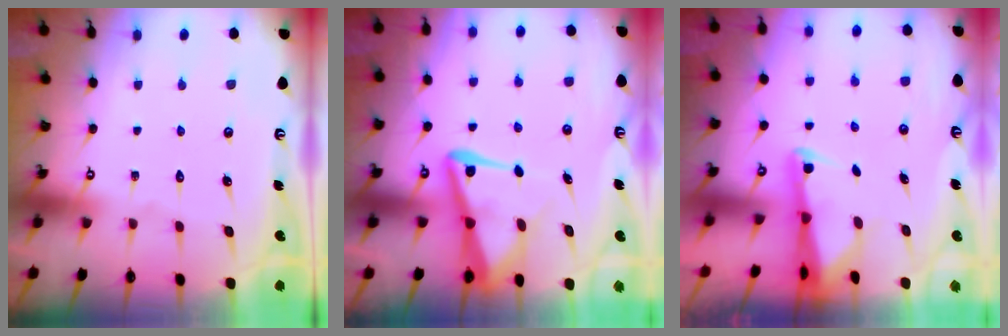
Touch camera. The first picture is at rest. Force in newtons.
{"total": 9.4, "press": 9.3, "slide": 1.1}
{"total": 2.6, "press": 2.5, "slide": 0.5}